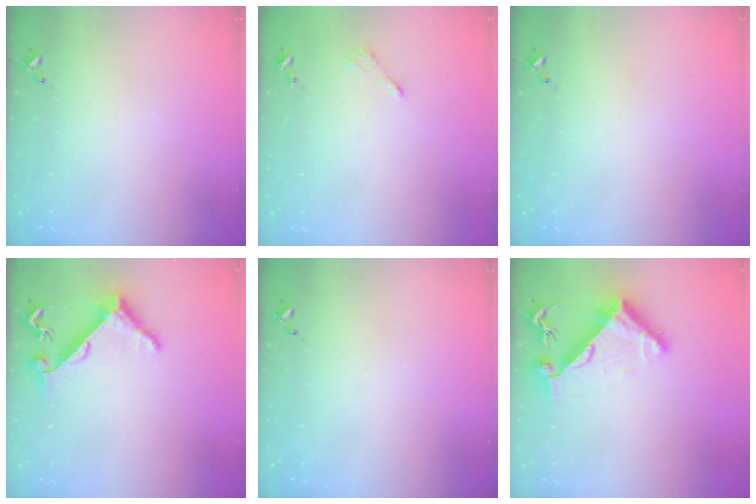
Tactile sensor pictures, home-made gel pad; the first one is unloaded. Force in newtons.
{"total": 2.6, "press": 2.6, "slide": 0.4}
{"total": 0.0}
{"total": 6.3, "press": 6.3, "slide": 0.6}
{"total": 0.0}
{"total": 9.3, "press": 9.2, "slide": 1.5}